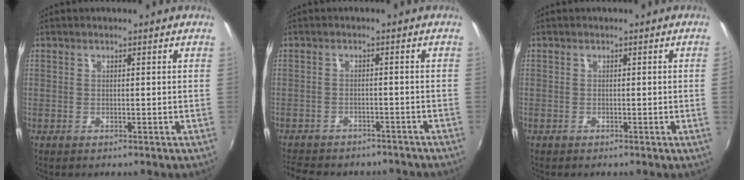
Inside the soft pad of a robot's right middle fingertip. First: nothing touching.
{"total": 12.2, "force": [-10.4, 4.7, 4.5], "torque": [-0.113, -0.013, -0.144]}
{"total": 0.9, "force": [0.0, -0.6, 0.7], "torque": [-0.005, -0.006, -0.001]}